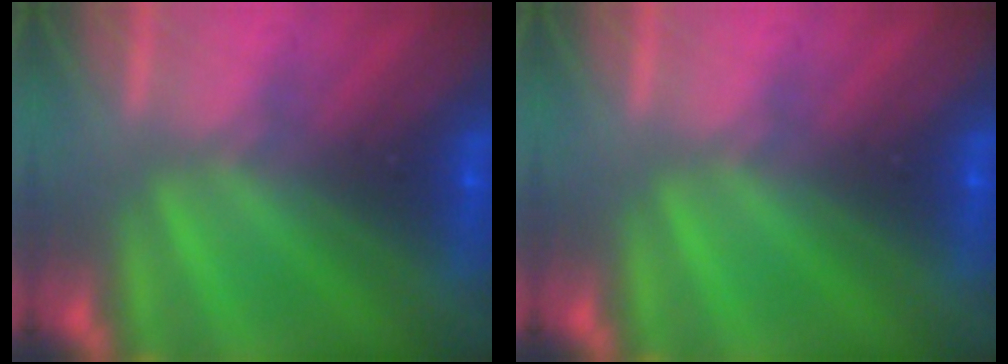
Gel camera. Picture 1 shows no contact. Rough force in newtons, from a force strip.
{"total": 0.0}